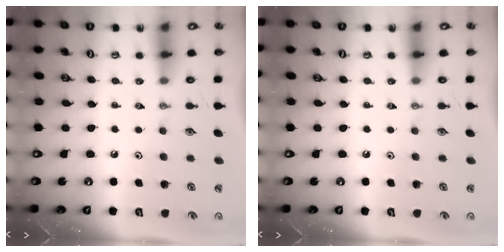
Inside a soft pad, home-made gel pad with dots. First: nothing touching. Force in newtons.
{"total": 0.0}